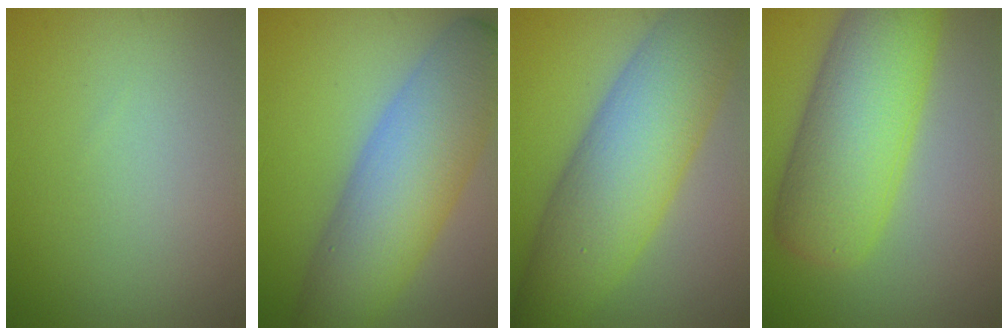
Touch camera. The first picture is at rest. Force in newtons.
{"total": 9.4, "press": 9.4, "slide": 0.3}
{"total": 10.4, "press": 10.4, "slide": 0.3}
{"total": 10.0, "press": 10.0, "slide": 0.3}